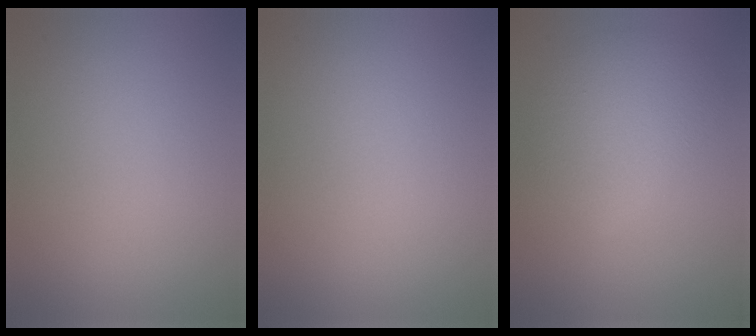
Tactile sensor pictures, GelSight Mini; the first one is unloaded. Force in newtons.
{"total": 0.0}
{"total": 4.0, "press": 4.0, "slide": 0.1}